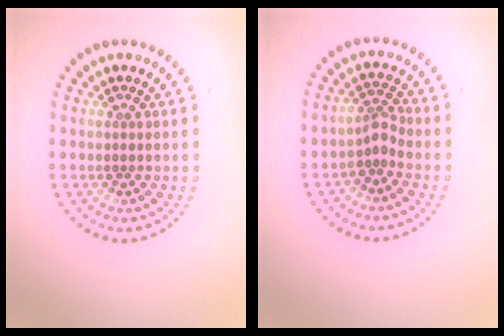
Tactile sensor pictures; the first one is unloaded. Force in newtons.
{"total": 1.9, "press": 1.4, "slide": 1.3}